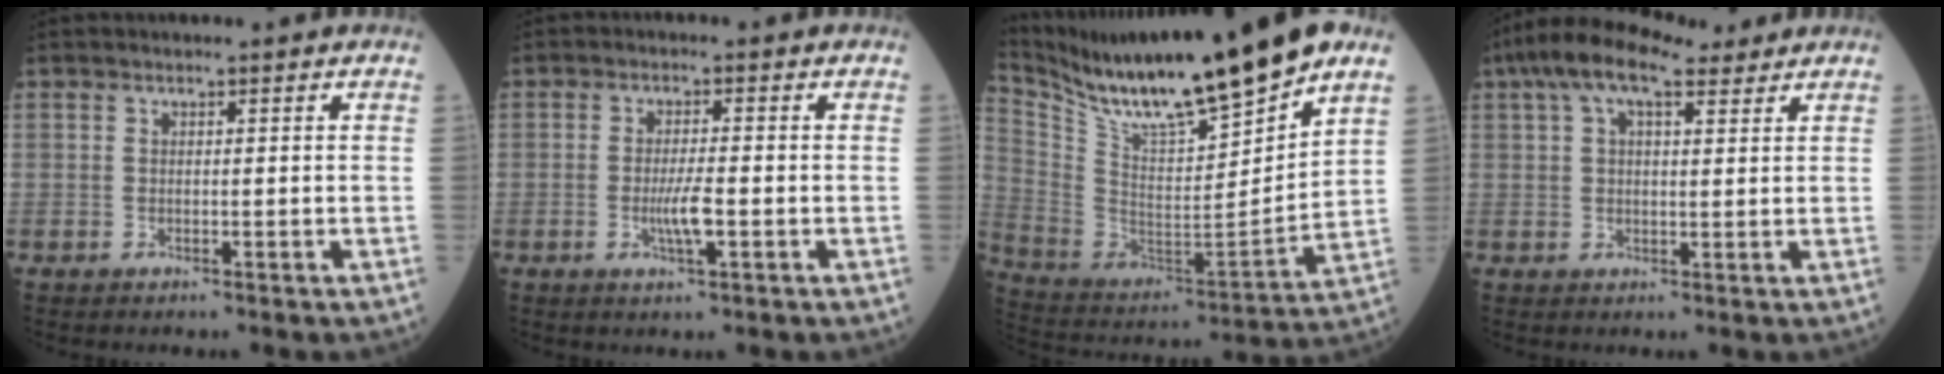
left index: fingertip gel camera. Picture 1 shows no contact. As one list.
[{"total": 3.6, "force": [-1.0, 0.4, 3.5], "torque": [-0.070, -0.004, -0.019]}, {"total": 22.8, "force": [18.8, 1.0, 12.9], "torque": [-0.238, -0.012, 0.331]}, {"total": 9.2, "force": [6.3, 3.1, 6.0], "torque": [-0.121, 0.044, 0.108]}]